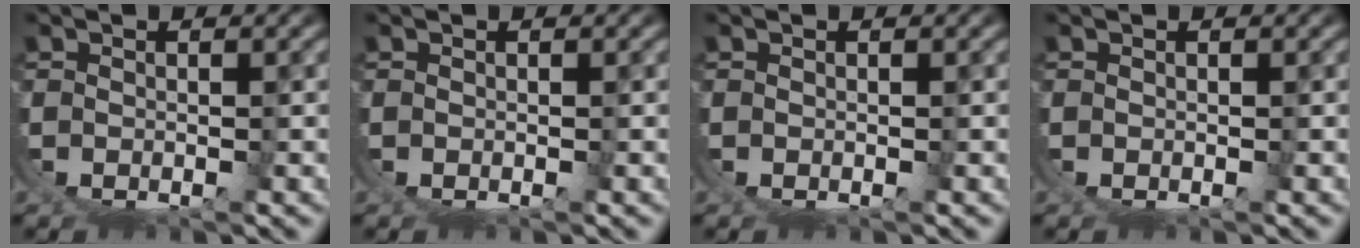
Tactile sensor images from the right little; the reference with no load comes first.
{"total": 0.0}
{"total": 0.0}
{"total": 0.0}